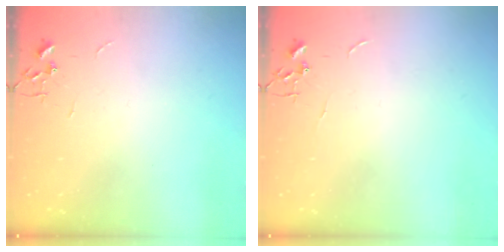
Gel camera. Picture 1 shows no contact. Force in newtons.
{"total": 0.0}